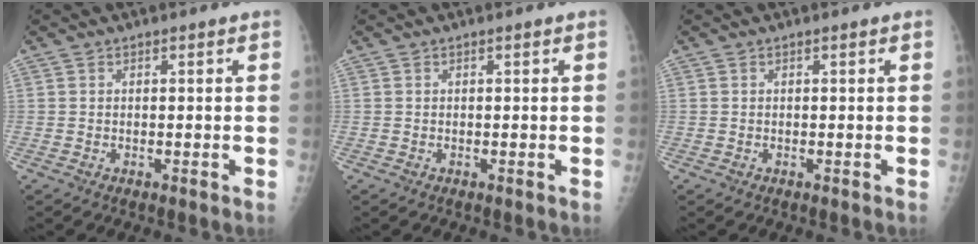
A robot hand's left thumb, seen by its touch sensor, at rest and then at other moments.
{"total": 0.0}
{"total": 0.0}